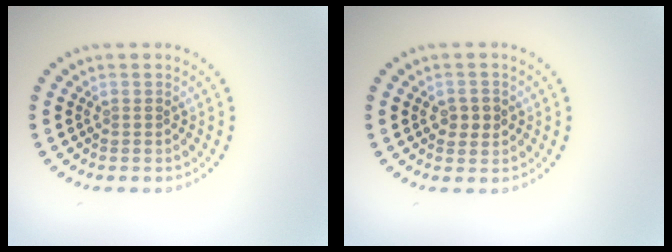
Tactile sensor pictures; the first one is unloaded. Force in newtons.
{"total": 1.8, "press": 1.8, "slide": 0.2}